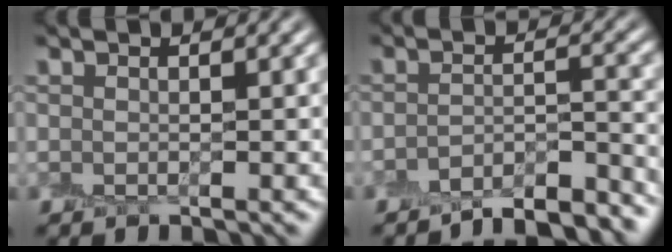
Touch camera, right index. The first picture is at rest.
{"total": 6.4, "force": [-5.6, 1.2, 2.9], "torque": [-0.039, 0.000, -0.086]}